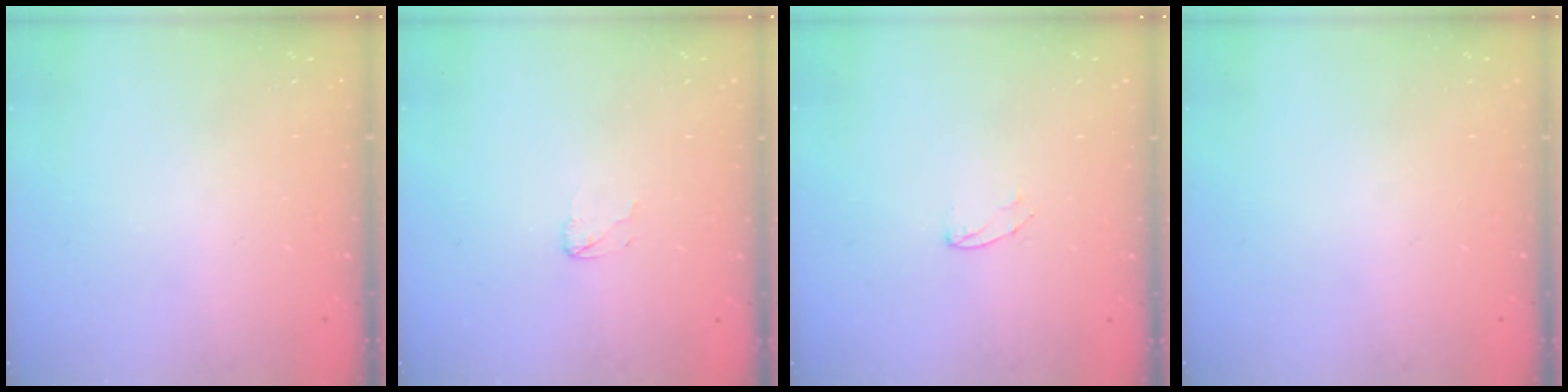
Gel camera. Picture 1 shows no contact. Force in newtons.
{"total": 2.4, "press": 2.4, "slide": 0.2}
{"total": 3.8, "press": 3.8, "slide": 0.4}
{"total": 0.0}